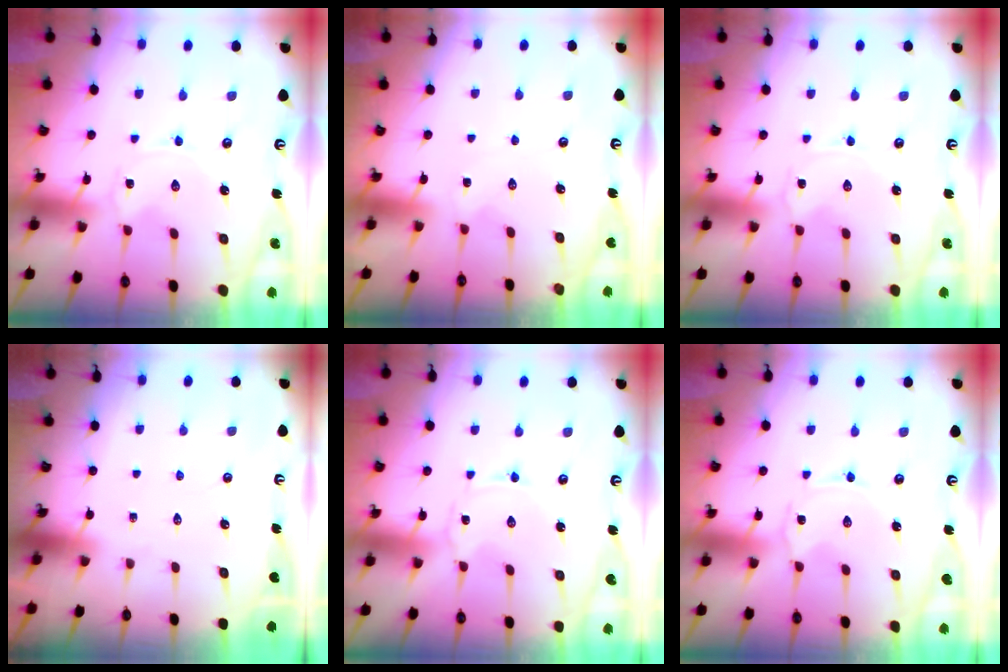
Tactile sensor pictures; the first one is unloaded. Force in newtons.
{"total": 1.2, "press": 1.2, "slide": 0.4}
{"total": 0.0}
{"total": 0.0}
{"total": 0.0}
{"total": 0.0}